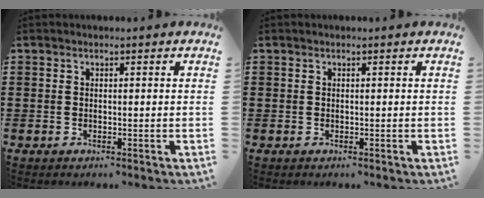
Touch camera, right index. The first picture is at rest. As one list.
[{"total": 0.0}]